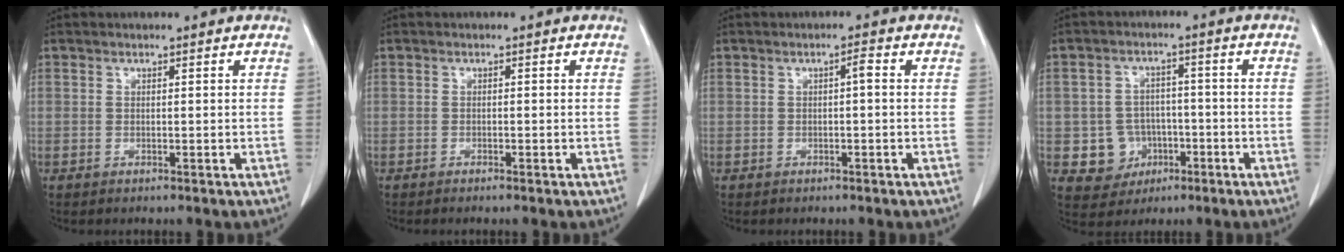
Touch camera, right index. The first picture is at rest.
{"total": 0.8, "force": [-0.4, 0.3, 0.7], "torque": [-0.018, -0.001, -0.006]}
{"total": 1.8, "force": [0.2, 0.5, 1.7], "torque": [-0.033, 0.009, 0.005]}
{"total": 7.4, "force": [-2.1, 6.8, 1.9], "torque": [-0.034, 0.016, -0.021]}